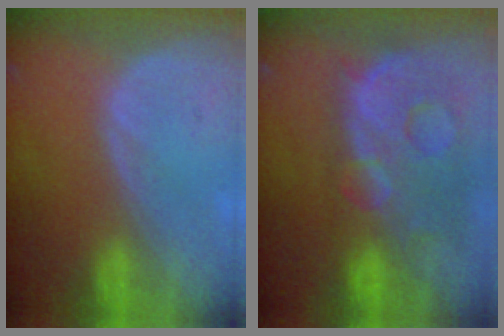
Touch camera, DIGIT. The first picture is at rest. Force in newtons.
{"total": 13.8, "press": 11.2, "slide": 8.1}